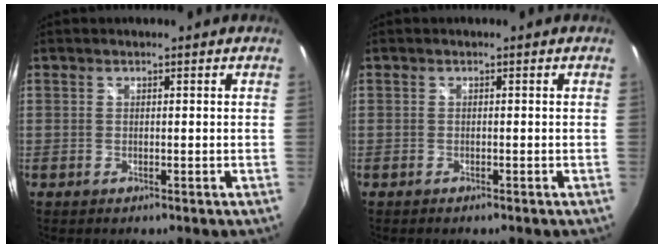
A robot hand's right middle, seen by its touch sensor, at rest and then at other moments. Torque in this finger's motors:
{"motor_torque": [-0.33, 0.18, -0.02, 0.00]}